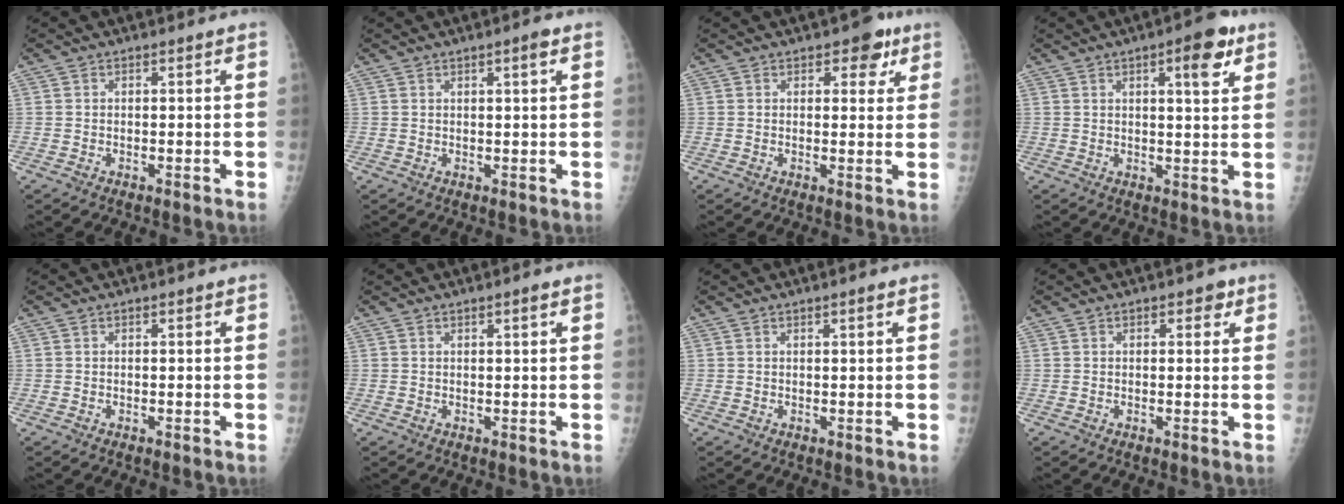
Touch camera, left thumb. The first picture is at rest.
{"total": 2.0, "force": [1.1, 0.1, 1.7], "torque": [-0.026, -0.004, 0.016]}
{"total": 4.8, "force": [2.6, 2.8, 3.0], "torque": [-0.005, -0.007, 0.026]}
{"total": 7.2, "force": [3.6, 2.1, 5.9], "torque": [-0.070, -0.013, 0.044]}
{"total": 0.0}
{"total": 1.6, "force": [0.8, 0.1, 1.4], "torque": [-0.022, -0.002, 0.013]}
{"total": 1.1, "force": [0.7, 0.1, 0.8], "torque": [-0.011, -0.002, 0.010]}
{"total": 2.3, "force": [1.2, 1.3, 1.4], "torque": [-0.001, -0.002, 0.013]}